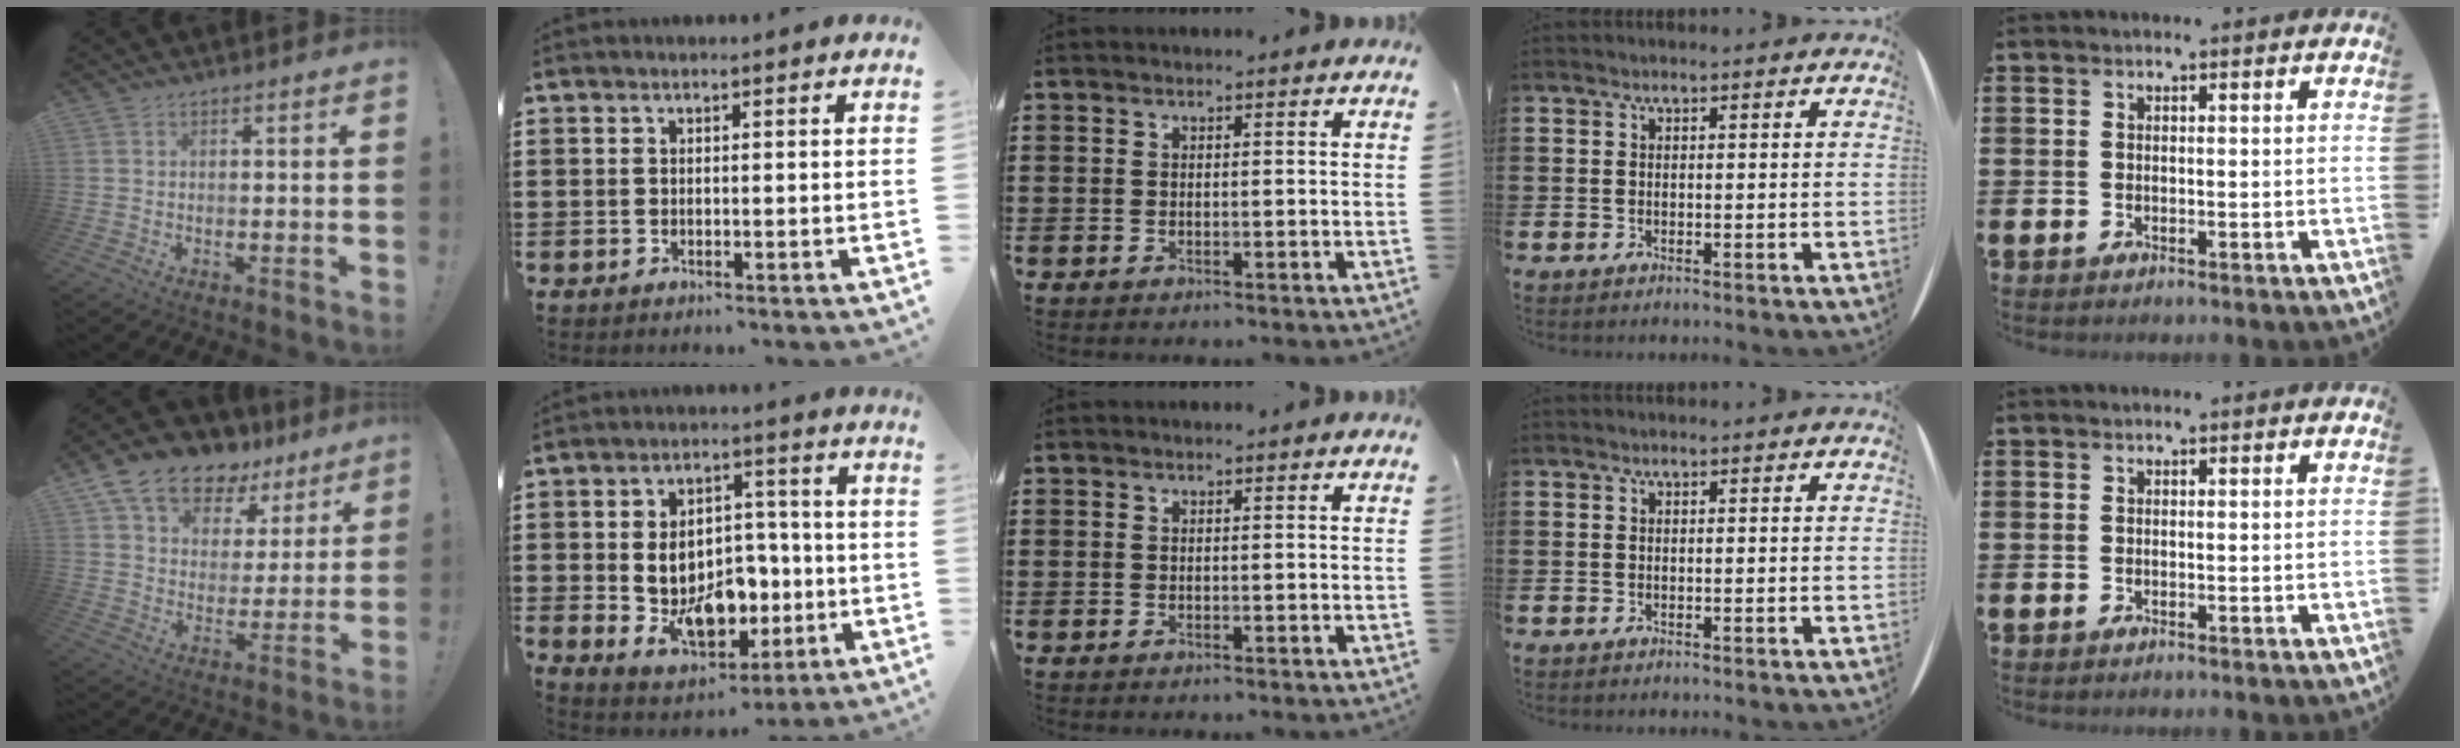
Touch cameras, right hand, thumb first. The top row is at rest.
{"thumb": {"total": 14.5, "force": [10.8, 8.0, 5.4], "torque": [-0.103, -0.077, 0.199]}, "index": {"total": 10.4, "force": [-1.2, 7.3, 7.3], "torque": [-0.124, 0.007, -0.020]}}